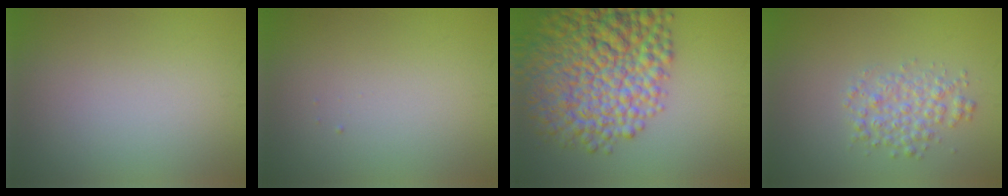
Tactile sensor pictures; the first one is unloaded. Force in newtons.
{"total": 0.0}
{"total": 12.8, "press": 12.8, "slide": 0.4}
{"total": 2.8, "press": 2.8, "slide": 0.1}